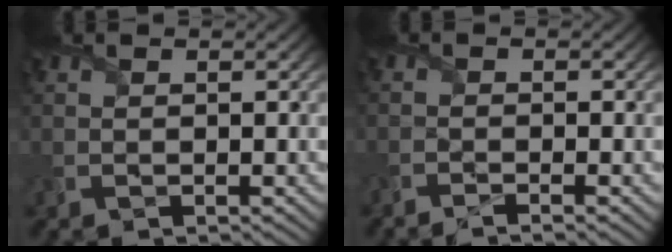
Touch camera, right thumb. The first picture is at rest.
{"total": 1.3, "force": [-1.2, -0.5, 0.5], "torque": [-0.012, -0.002, -0.027]}